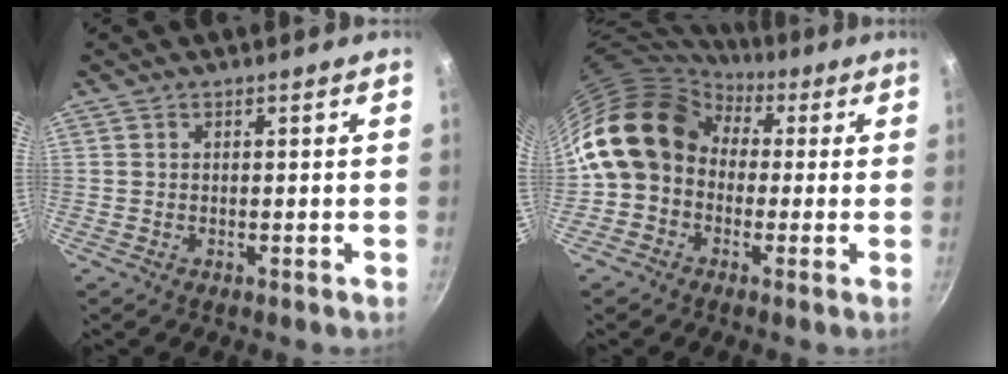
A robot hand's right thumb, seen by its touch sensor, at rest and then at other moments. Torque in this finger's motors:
{"motor_torque": [1.42, 1.42, 0.91, -0.68, 0.43]}